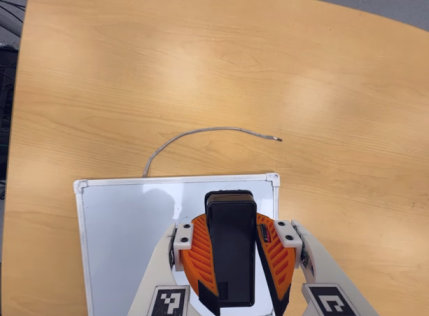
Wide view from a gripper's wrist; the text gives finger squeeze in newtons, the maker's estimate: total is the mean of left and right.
{"total": 12.8, "left": 11.0, "right": 14.6}